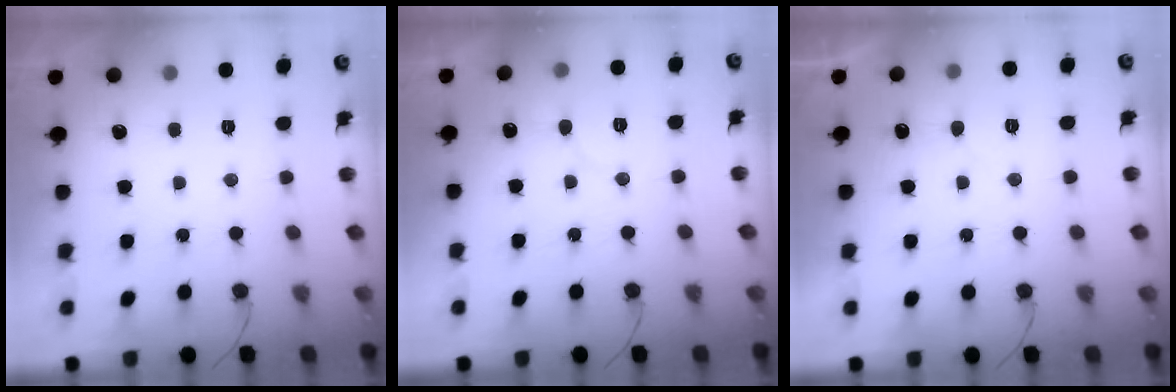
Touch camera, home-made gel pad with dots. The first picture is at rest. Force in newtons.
{"total": 5.3, "press": 5.3, "slide": 0.5}
{"total": 5.9, "press": 5.9, "slide": 0.3}